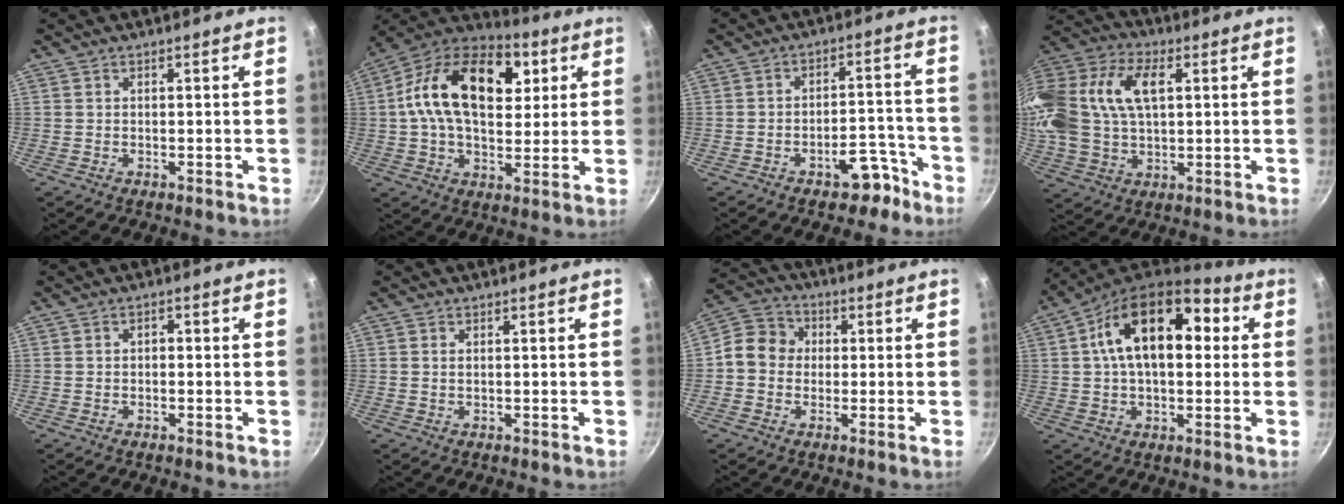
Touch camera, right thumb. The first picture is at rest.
{"total": 22.3, "force": [5.1, 13.7, 16.9], "torque": [-0.268, 0.016, 0.076]}
{"total": 6.7, "force": [-4.5, 3.5, 3.6], "torque": [-0.031, 0.057, -0.061]}
{"total": 23.9, "force": [5.2, 14.5, 18.3], "torque": [-0.425, 0.036, 0.099]}
{"total": 1.2, "force": [0.0, 0.9, 0.9], "torque": [-0.007, 0.008, -0.003]}
{"total": 0.6, "force": [0.2, 0.3, 0.5], "torque": [-0.011, 0.003, 0.006]}
{"total": 8.4, "force": [-0.1, 7.5, 3.9], "torque": [-0.055, 0.028, -0.017]}
{"total": 19.6, "force": [4.0, 11.2, 15.6], "torque": [-0.230, 0.028, 0.053]}